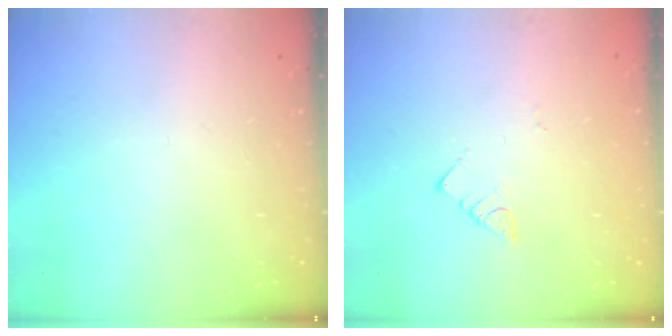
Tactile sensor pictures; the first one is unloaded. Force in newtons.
{"total": 2.7, "press": 2.6, "slide": 0.5}